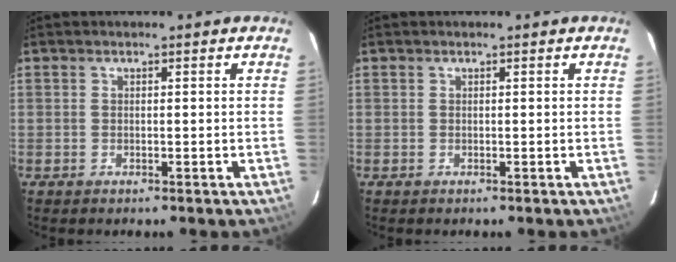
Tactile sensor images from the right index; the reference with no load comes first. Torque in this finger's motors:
{"motor_torque": [-0.01, 0.00, 0.00, 0.01]}